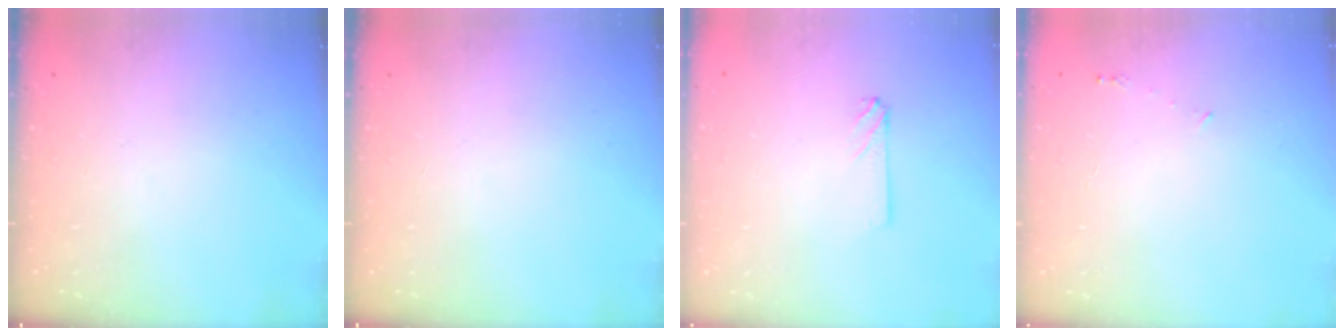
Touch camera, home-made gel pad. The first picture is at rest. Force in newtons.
{"total": 0.0}
{"total": 2.2, "press": 2.2, "slide": 0.3}
{"total": 3.4, "press": 3.4, "slide": 0.4}